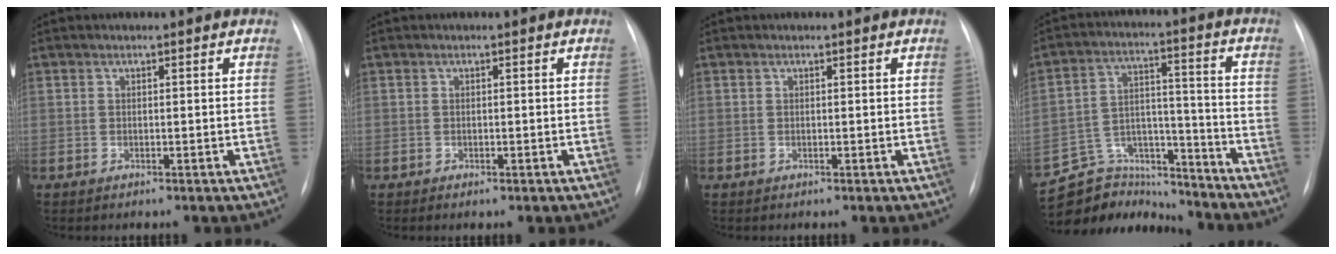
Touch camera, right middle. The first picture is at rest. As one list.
[{"total": 0.6, "force": [-0.4, 0.2, 0.4], "torque": [-0.006, 0.000, -0.004]}, {"total": 0.0}, {"total": 13.4, "force": [-12.6, 4.6, 0.3], "torque": [-0.003, 0.065, -0.202]}]